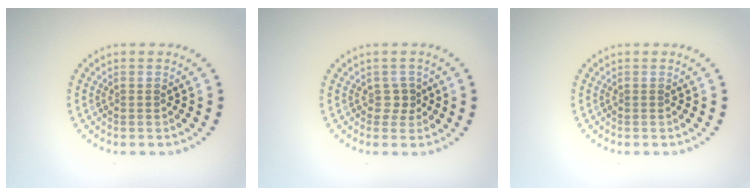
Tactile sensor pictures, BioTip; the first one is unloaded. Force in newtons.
{"total": 1.1, "press": 0.9, "slide": 0.7}
{"total": 0.0}